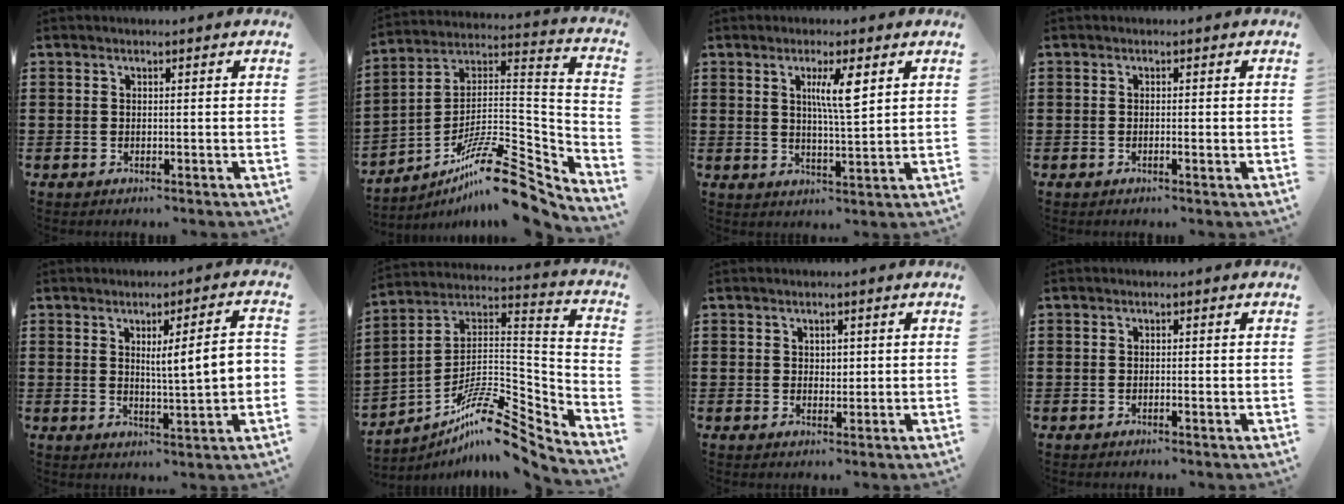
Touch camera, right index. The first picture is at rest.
{"total": 14.0, "force": [-10.6, 2.6, 8.8], "torque": [-0.149, 0.027, -0.198]}
{"total": 5.7, "force": [2.2, 1.0, 5.2], "torque": [-0.100, 0.004, 0.031]}
{"total": 0.8, "force": [-0.2, 0.0, 0.7], "torque": [-0.013, -0.005, -0.003]}
{"total": 7.2, "force": [1.2, 0.8, 7.1], "torque": [-0.115, -0.006, 0.012]}
{"total": 11.0, "force": [-8.6, 2.3, 6.6], "torque": [-0.125, 0.010, -0.171]}
{"total": 1.3, "force": [0.6, 1.0, 0.6], "torque": [-0.013, 0.007, 0.011]}
{"total": 0.7, "force": [-0.2, -0.1, 0.6], "torque": [-0.012, -0.005, -0.003]}